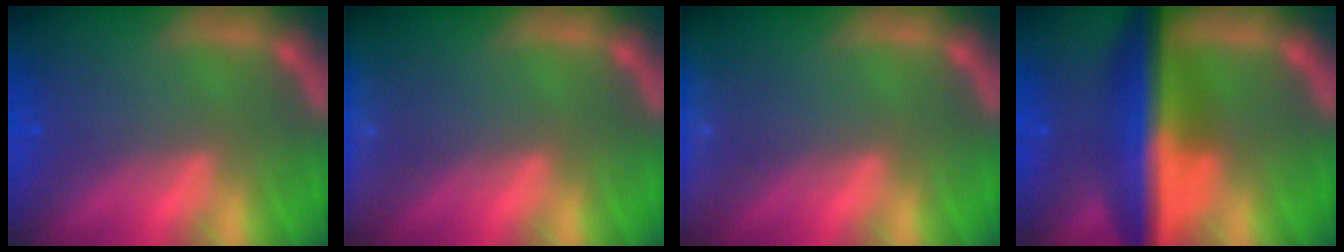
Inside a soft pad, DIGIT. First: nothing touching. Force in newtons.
{"total": 8.0}
{"total": 8.0}
{"total": 10.1}